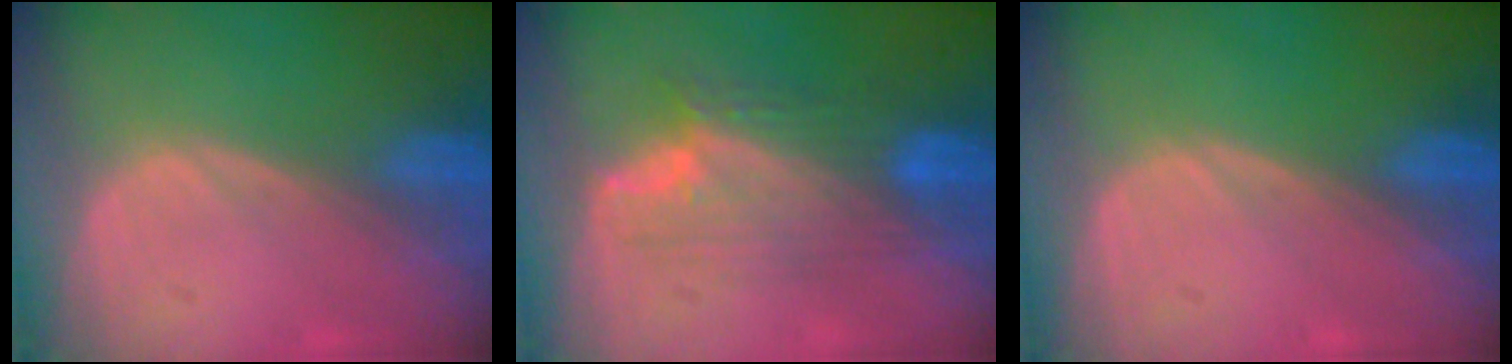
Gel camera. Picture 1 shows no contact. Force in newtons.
{"total": 7.6, "press": 7.4, "slide": 1.5}
{"total": 0.0}